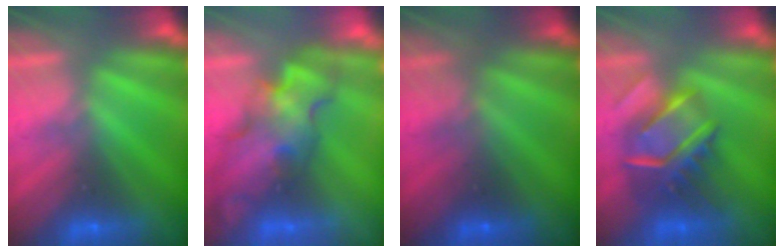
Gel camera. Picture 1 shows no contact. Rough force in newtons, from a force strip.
{"total": 3.8}
{"total": 1.8}
{"total": 7.4}